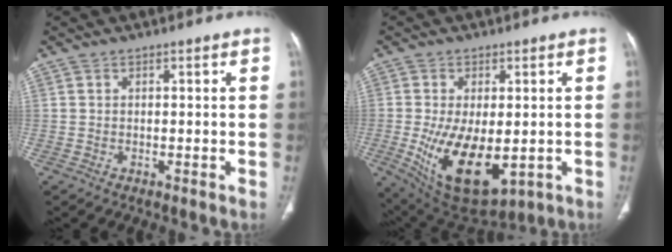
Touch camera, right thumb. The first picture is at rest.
{"total": 15.0, "force": [-2.9, 7.7, 12.5], "torque": [-0.215, -0.022, -0.018]}